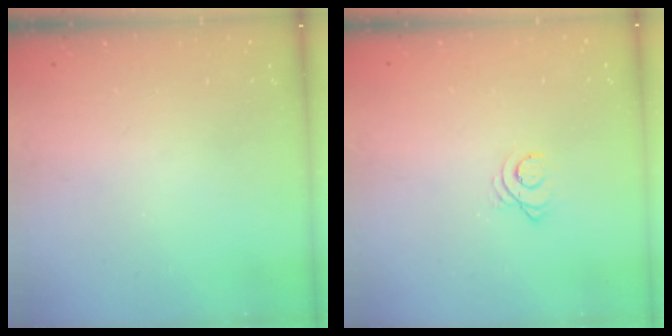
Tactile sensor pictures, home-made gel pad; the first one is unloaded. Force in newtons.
{"total": 2.3, "press": 2.3, "slide": 0.3}